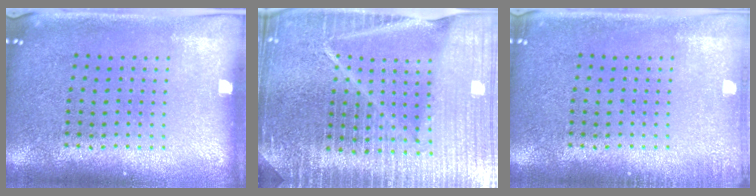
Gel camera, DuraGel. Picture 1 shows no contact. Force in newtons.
{"total": 6.4, "press": 5.6, "slide": 3.2}
{"total": 0.9, "press": 0.9, "slide": 0.2}